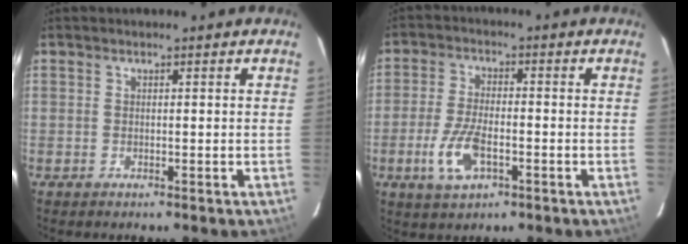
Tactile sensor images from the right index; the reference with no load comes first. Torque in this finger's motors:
{"motor_torque": [0.10, -0.06, 0.16, 0.04]}